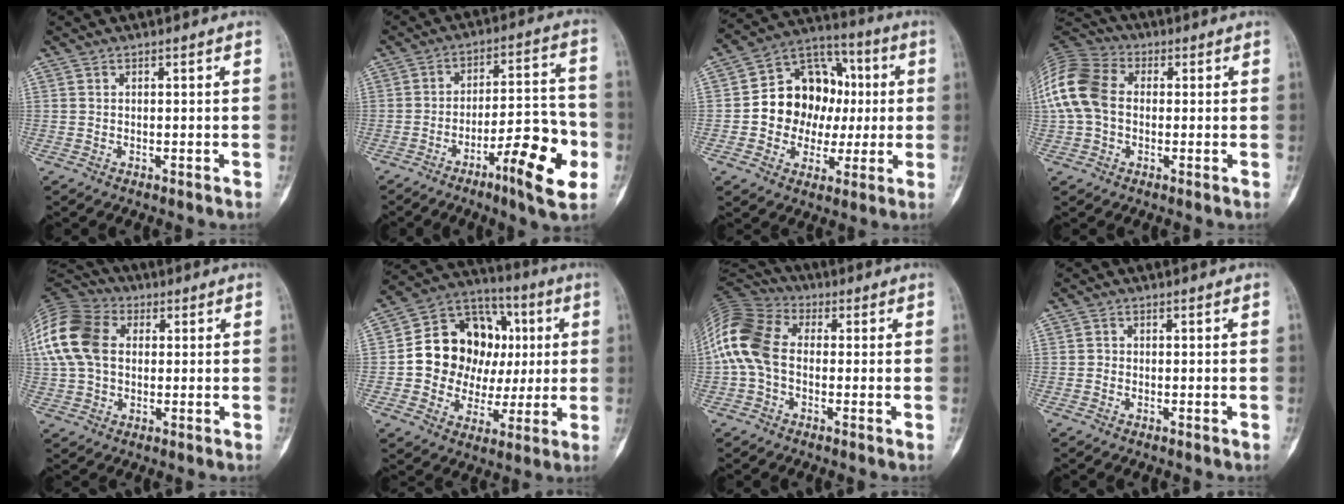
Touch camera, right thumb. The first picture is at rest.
{"total": 14.9, "force": [-6.3, 3.4, 13.1], "torque": [-0.183, 0.033, -0.093]}
{"total": 16.5, "force": [0.4, 13.2, 9.9], "torque": [-0.105, 0.032, 0.007]}
{"total": 13.4, "force": [0.5, 9.7, 9.2], "torque": [-0.196, 0.032, 0.001]}
{"total": 15.3, "force": [2.4, 11.1, 10.3], "torque": [-0.210, 0.026, 0.037]}
{"total": 19.6, "force": [1.8, 15.4, 11.9], "torque": [-0.143, 0.031, 0.038]}
{"total": 13.6, "force": [-0.3, 9.2, 10.0], "torque": [-0.214, 0.031, -0.019]}
{"total": 0.5, "force": [-0.2, 0.5, 0.1], "torque": [0.005, 0.002, -0.006]}